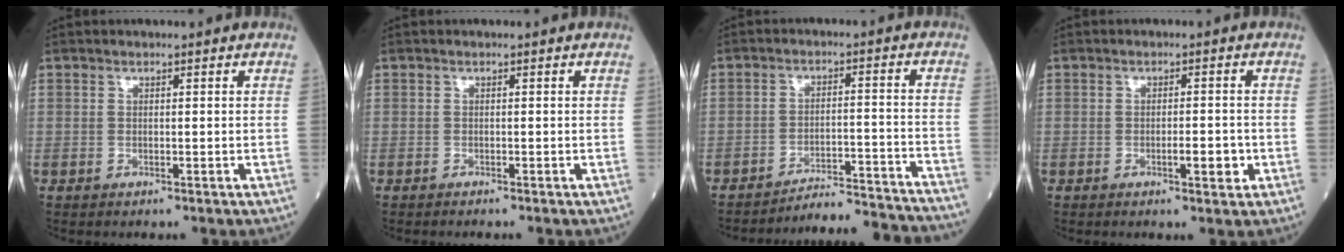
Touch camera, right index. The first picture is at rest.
{"total": 0.6, "force": [-0.6, 0.0, 0.2], "torque": [-0.001, -0.001, -0.011]}
{"total": 15.0, "force": [-14.9, -0.6, 2.0], "torque": [-0.003, 0.010, -0.197]}
{"total": 3.0, "force": [-1.0, 0.7, 2.7], "torque": [-0.040, 0.001, -0.012]}